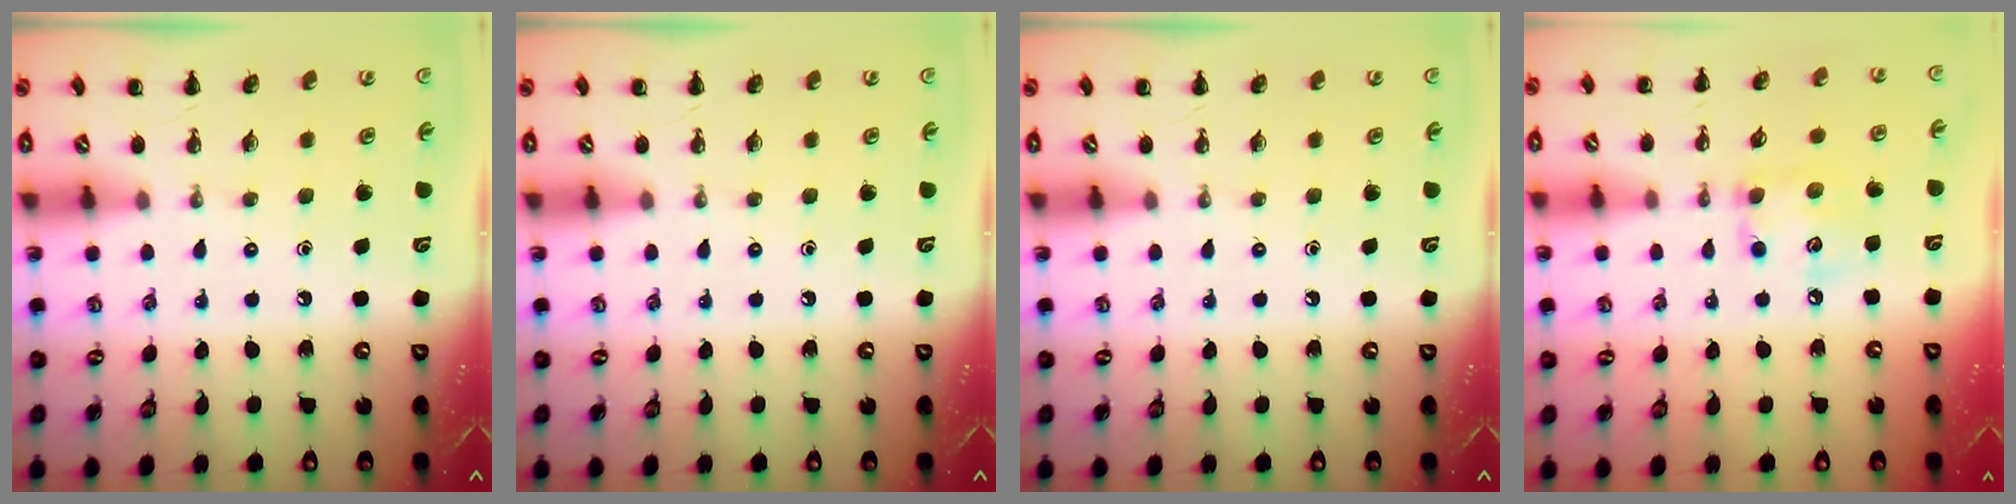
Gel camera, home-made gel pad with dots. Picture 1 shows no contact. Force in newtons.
{"total": 0.0}
{"total": 0.0}
{"total": 8.7, "press": 8.7, "slide": 0.3}